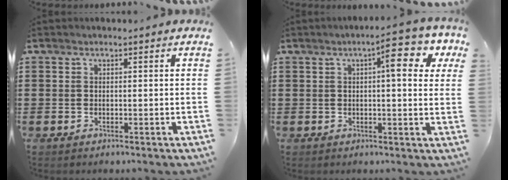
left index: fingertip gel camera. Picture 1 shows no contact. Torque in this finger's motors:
{"motor_torque": [1.20, -0.80, 0.92, 0.12]}